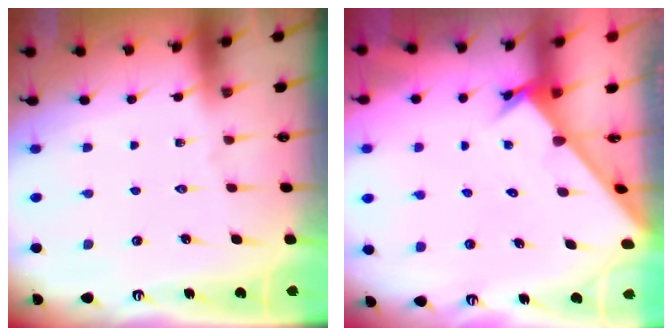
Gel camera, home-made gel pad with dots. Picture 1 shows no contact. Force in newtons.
{"total": 2.4, "press": 2.4, "slide": 0.1}